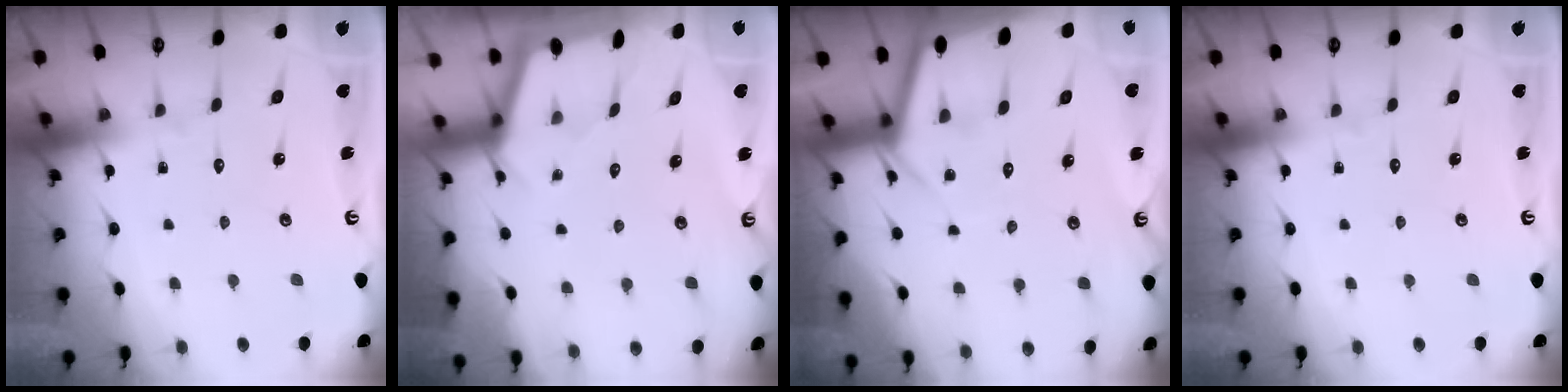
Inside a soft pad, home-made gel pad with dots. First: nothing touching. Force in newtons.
{"total": 2.2, "press": 2.2, "slide": 0.3}
{"total": 6.2, "press": 6.1, "slide": 0.6}
{"total": 0.0}